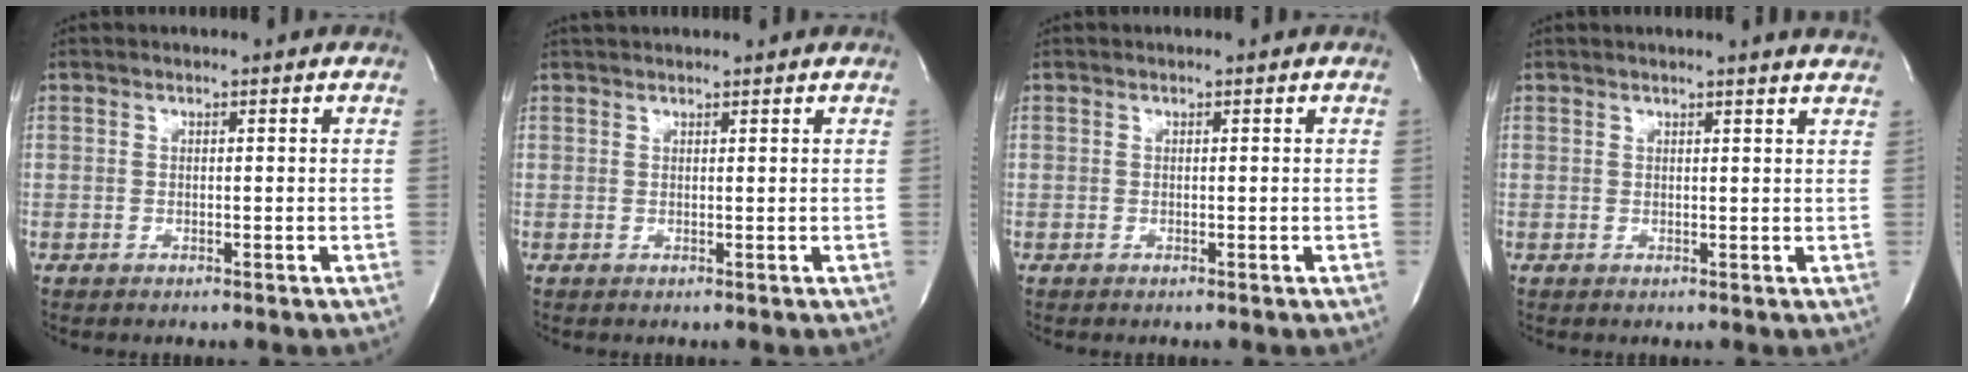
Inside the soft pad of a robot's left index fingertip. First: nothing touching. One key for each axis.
{"total": 4.4, "fx": 4.1, "fy": 0.4, "fz": 1.5, "tx": -0.020, "ty": 0.034, "tz": 0.059}
{"total": 0.0}
{"total": 7.9, "fx": 7.5, "fy": -0.4, "fz": 2.6, "tx": -0.035, "ty": -0.002, "tz": 0.067}